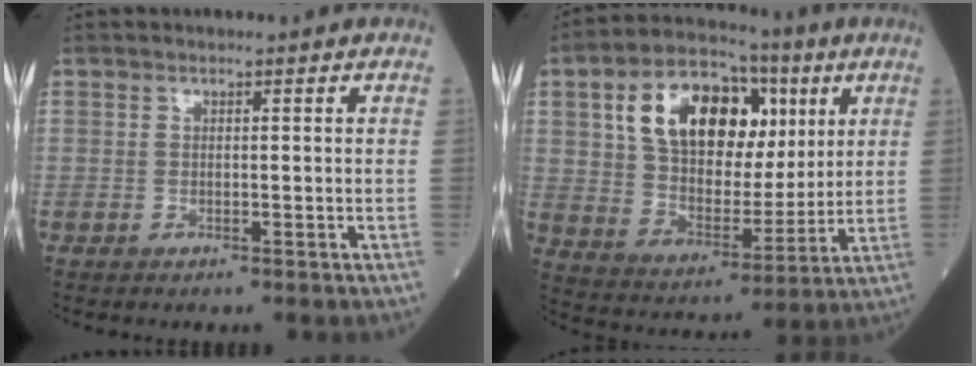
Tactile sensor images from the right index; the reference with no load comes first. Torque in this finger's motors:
{"motor_torque": [1.34, 0.80, 0.43, 0.21]}